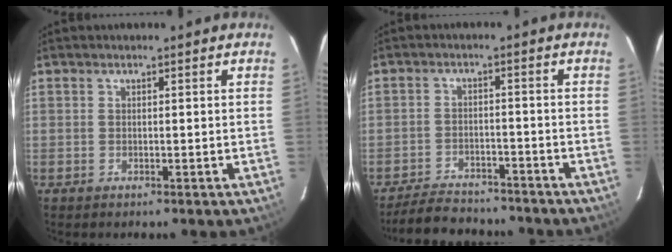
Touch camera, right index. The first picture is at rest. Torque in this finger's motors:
{"motor_torque": [-0.61, -0.42, -0.37, -0.14]}